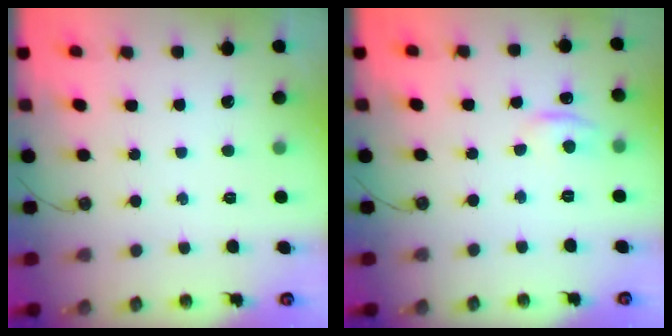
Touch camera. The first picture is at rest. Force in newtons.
{"total": 4.4, "press": 4.4, "slide": 0.6}